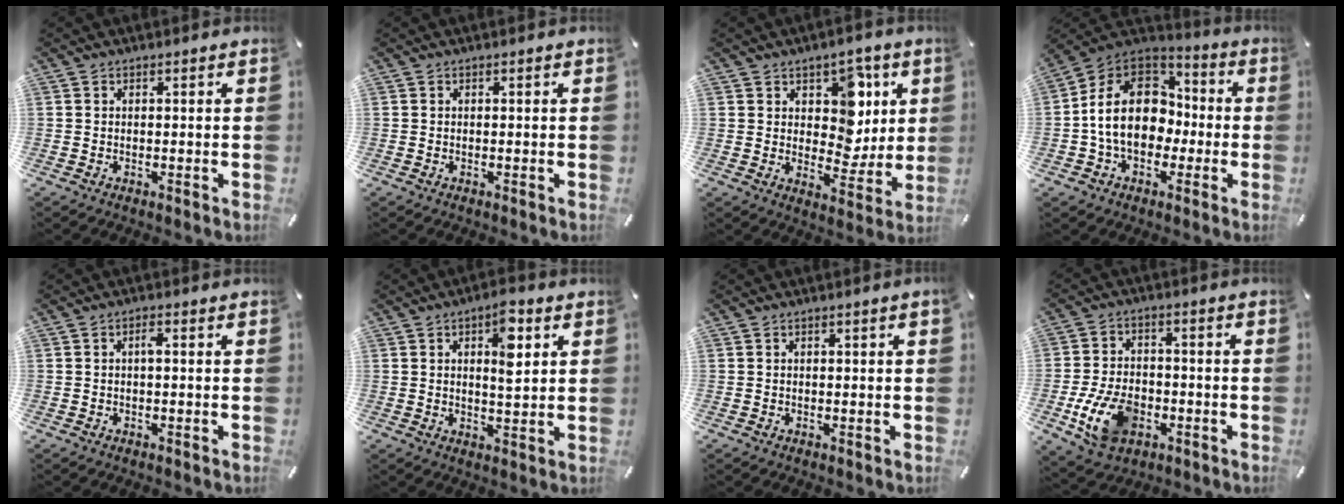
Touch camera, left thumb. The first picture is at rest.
{"total": 0.0}
{"total": 10.2, "force": [3.8, 8.2, 4.7], "torque": [-0.051, -0.027, 0.069]}
{"total": 17.3, "force": [-2.3, 13.5, 10.6], "torque": [-0.215, 0.027, -0.040]}
{"total": 1.7, "force": [-0.1, 0.5, 1.6], "torque": [-0.033, 0.005, -0.004]}
{"total": 7.8, "force": [2.8, 3.3, 6.5], "torque": [-0.086, -0.012, 0.038]}
{"total": 1.0, "force": [0.0, 0.0, 1.0], "torque": [-0.016, -0.003, 0.000]}
{"total": 12.2, "force": [-4.2, 8.2, 7.9], "torque": [-0.163, 0.010, -0.072]}